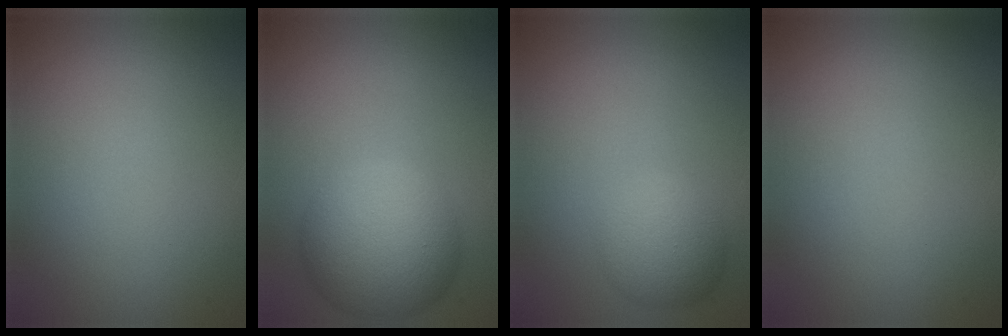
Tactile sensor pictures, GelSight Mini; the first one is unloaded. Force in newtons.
{"total": 7.6, "press": 7.6, "slide": 0.3}
{"total": 3.4, "press": 3.4, "slide": 0.1}
{"total": 0.0}